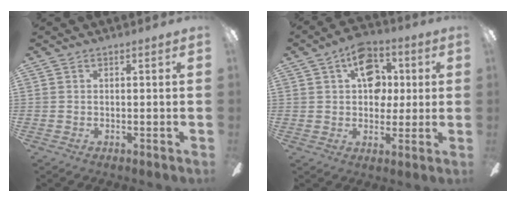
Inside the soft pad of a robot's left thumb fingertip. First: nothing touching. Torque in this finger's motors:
{"motor_torque": [-0.24, 0.49, -0.21, -0.02, 0.13]}